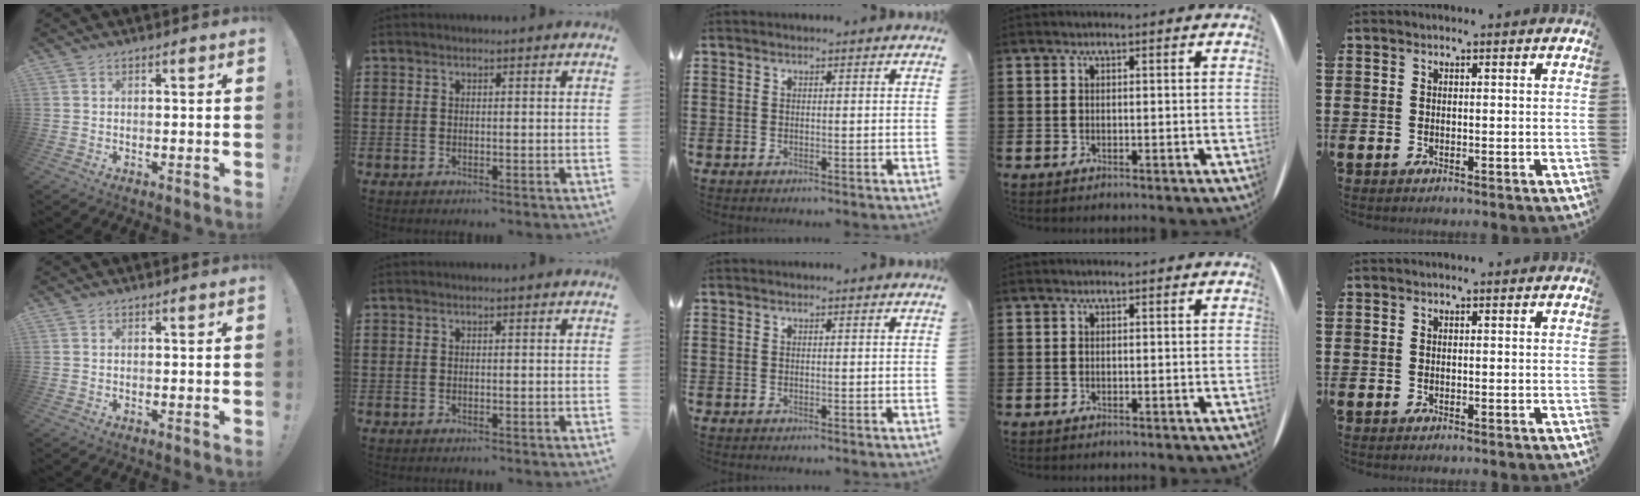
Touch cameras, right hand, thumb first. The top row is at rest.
{}